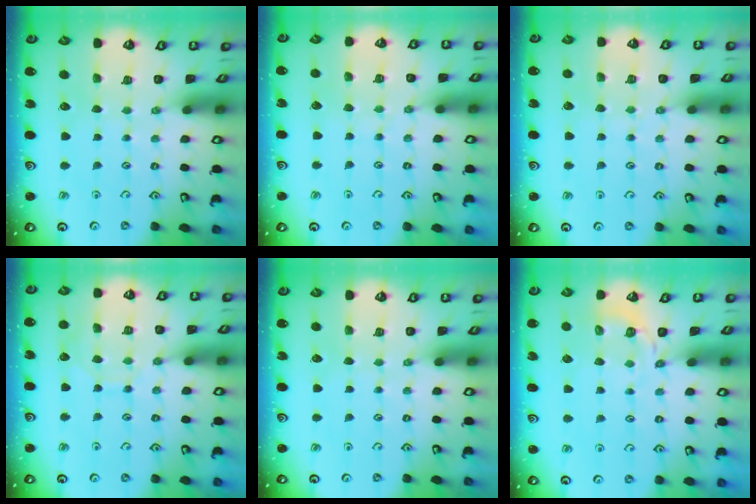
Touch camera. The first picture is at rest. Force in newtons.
{"total": 3.7, "press": 3.6, "slide": 0.4}
{"total": 4.7, "press": 4.6, "slide": 0.6}
{"total": 7.6, "press": 7.6, "slide": 0.5}
{"total": 0.0}
{"total": 3.8, "press": 3.4, "slide": 1.8}